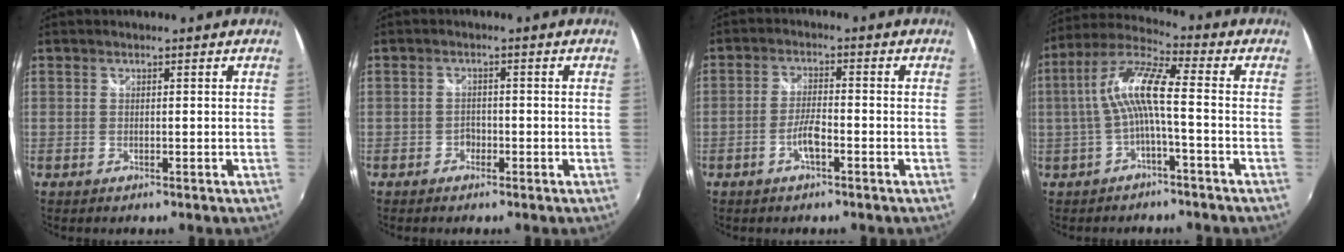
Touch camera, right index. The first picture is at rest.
{"total": 1.7, "force": [-1.1, 1.3, 0.2], "torque": [-0.004, 0.001, -0.019]}
{"total": 3.9, "force": [-2.1, 0.9, 3.1], "torque": [-0.071, 0.002, -0.039]}
{"total": 9.6, "force": [-1.3, 1.3, 9.4], "torque": [-0.200, 0.019, -0.022]}